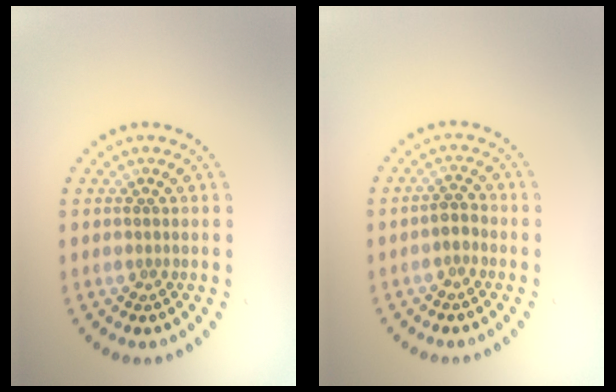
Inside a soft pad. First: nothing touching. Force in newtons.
{"total": 1.4, "press": 1.3, "slide": 0.7}